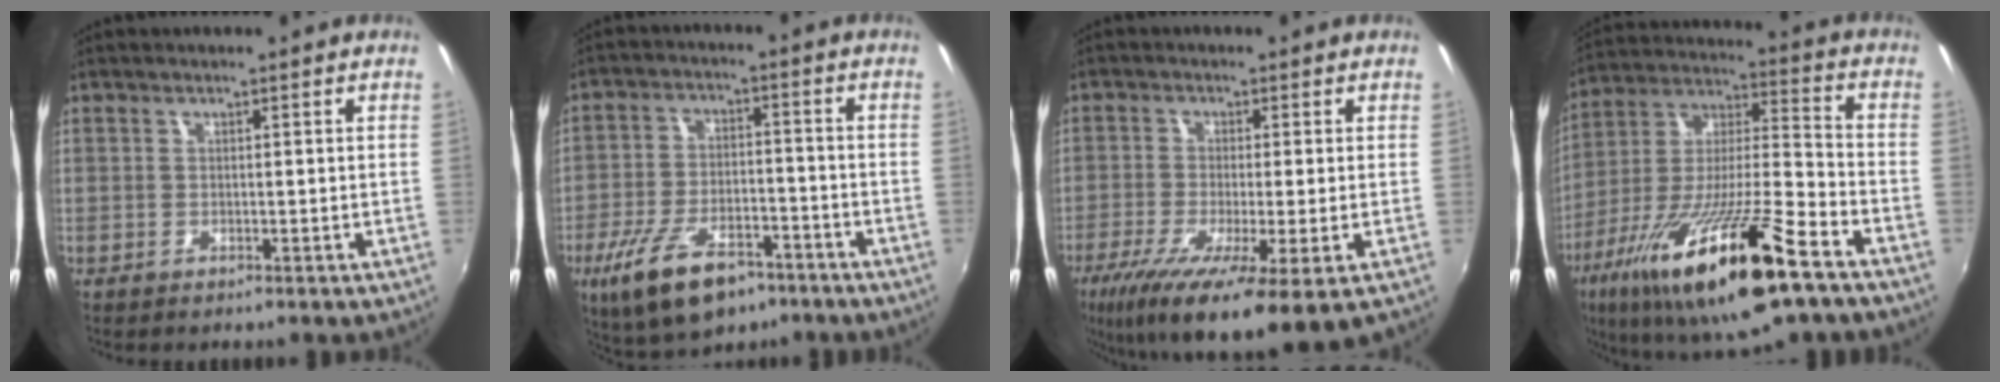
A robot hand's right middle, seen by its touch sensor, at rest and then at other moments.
{"total": 14.5, "force": [-8.8, 6.4, 9.6], "torque": [-0.201, -0.027, -0.150]}
{"total": 14.0, "force": [-7.0, 1.7, 11.9], "torque": [-0.234, -0.055, -0.120]}
{"total": 25.4, "force": [-14.6, 4.4, 20.3], "torque": [-0.366, -0.046, -0.256]}